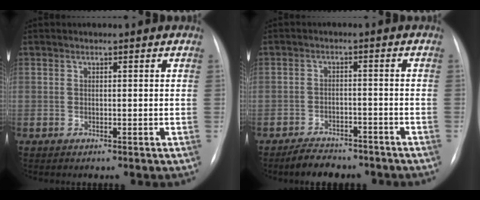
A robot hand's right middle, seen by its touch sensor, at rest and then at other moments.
{"total": 6.7, "force": [-5.6, 2.9, 2.2], "torque": [-0.037, 0.000, -0.082]}